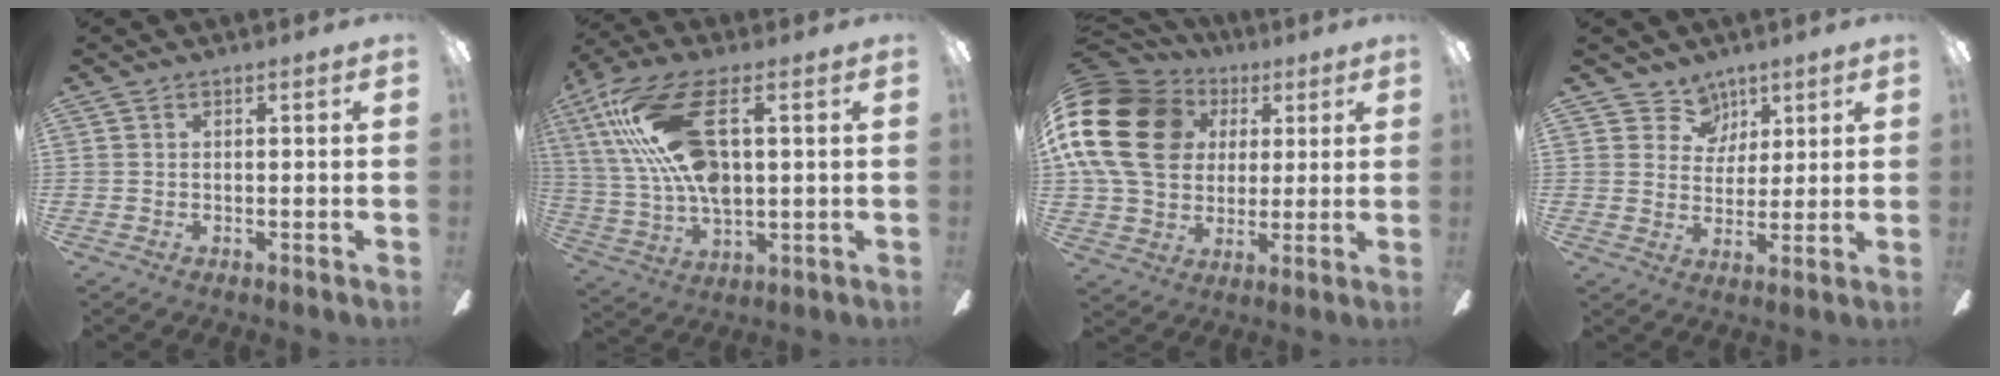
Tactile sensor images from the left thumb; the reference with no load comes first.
{"total": 21.6, "force": [6.4, 10.0, 18.1], "torque": [-0.375, -0.010, 0.106]}
{"total": 21.7, "force": [4.8, 17.5, 12.0], "torque": [-0.241, 0.003, 0.089]}
{"total": 7.2, "force": [4.6, 5.5, 0.6], "torque": [-0.021, -0.022, 0.086]}